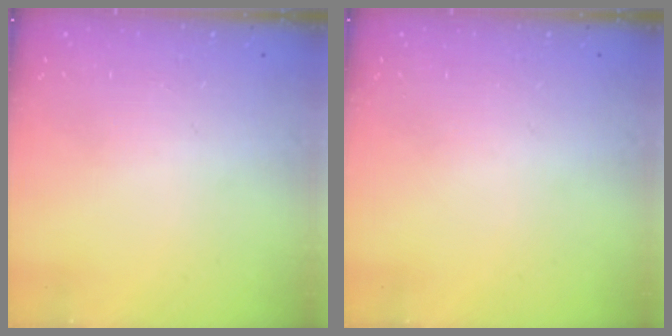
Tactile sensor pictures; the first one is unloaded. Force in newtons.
{"total": 0.0}